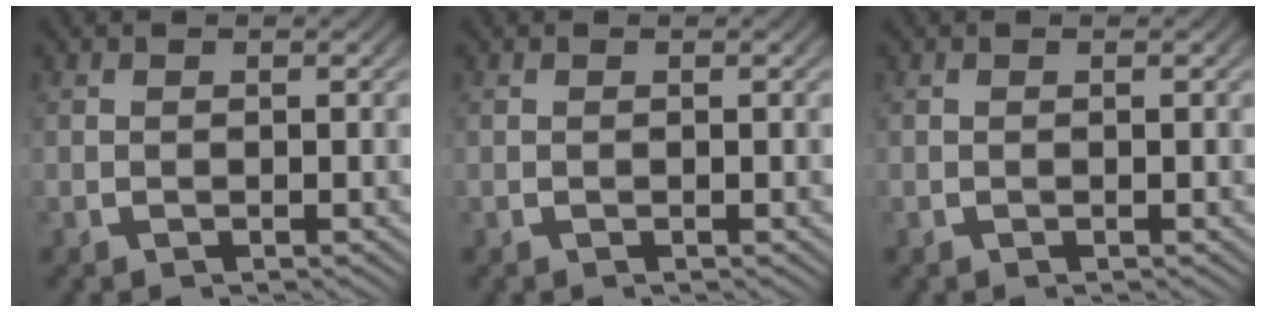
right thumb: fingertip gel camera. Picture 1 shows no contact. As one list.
[{"total": 0.0}, {"total": 0.0}]